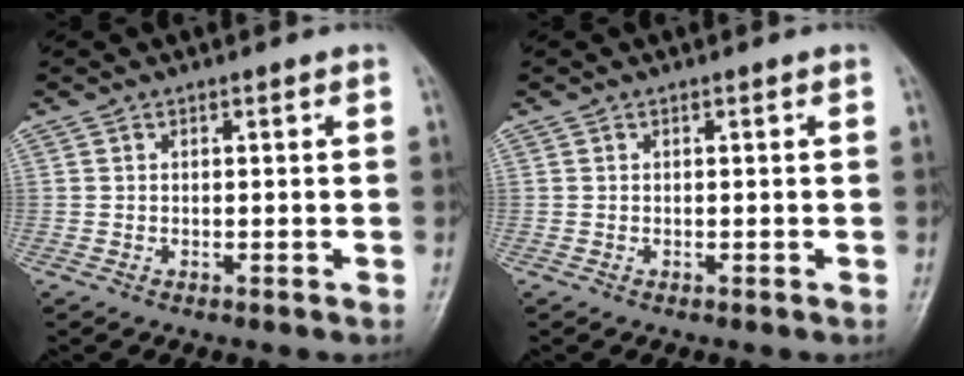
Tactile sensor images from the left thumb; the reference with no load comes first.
{"total": 0.0}